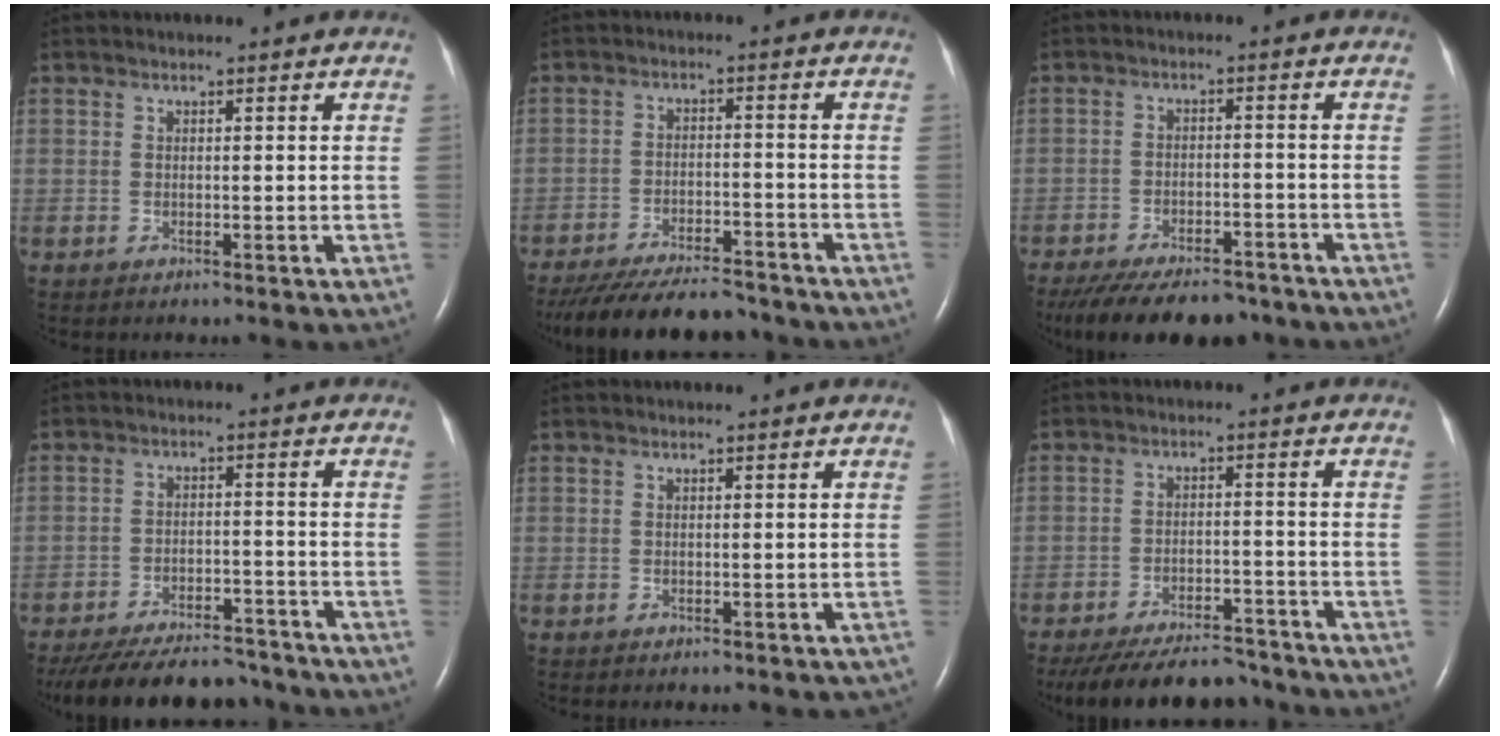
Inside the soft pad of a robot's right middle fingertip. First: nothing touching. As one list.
[{"total": 16.0, "force": [-14.4, 3.3, 6.3], "torque": [-0.136, -0.021, -0.214]}, {"total": 15.8, "force": [-12.9, 5.7, 7.1], "torque": [-0.157, -0.019, -0.183]}, {"total": 17.9, "force": [-15.9, 4.9, 6.6], "torque": [-0.146, -0.016, -0.228]}, {"total": 3.1, "force": [-2.6, 1.1, 1.2], "torque": [-0.011, -0.001, -0.026]}, {"total": 16.0, "force": [-14.2, 4.5, 5.8], "torque": [-0.123, -0.010, -0.203]}]